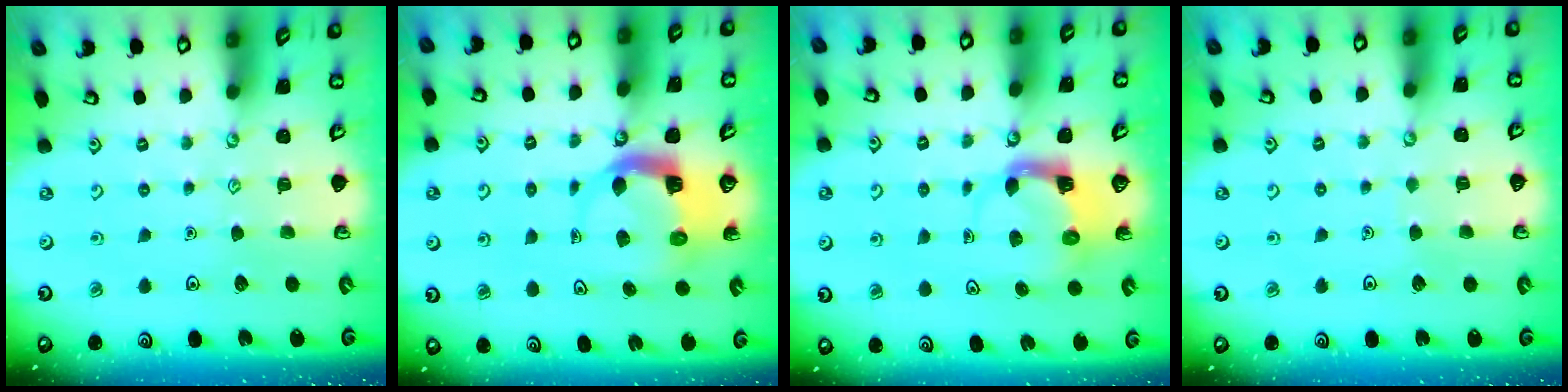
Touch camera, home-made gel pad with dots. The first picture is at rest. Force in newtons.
{"total": 5.0, "press": 5.0, "slide": 0.6}
{"total": 3.9, "press": 3.8, "slide": 0.7}
{"total": 1.3, "press": 1.3, "slide": 0.1}